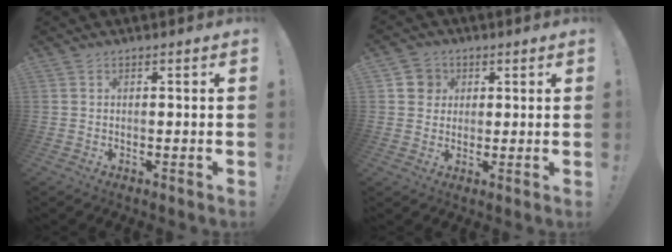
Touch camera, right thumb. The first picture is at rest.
{"total": 6.0, "force": [1.6, 5.5, 1.5], "torque": [-0.014, -0.004, 0.031]}